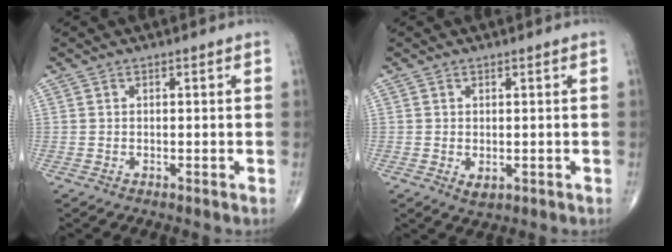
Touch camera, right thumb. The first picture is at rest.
{"total": 2.0, "force": [-0.4, 1.3, 1.5], "torque": [-0.017, -0.003, -0.001]}